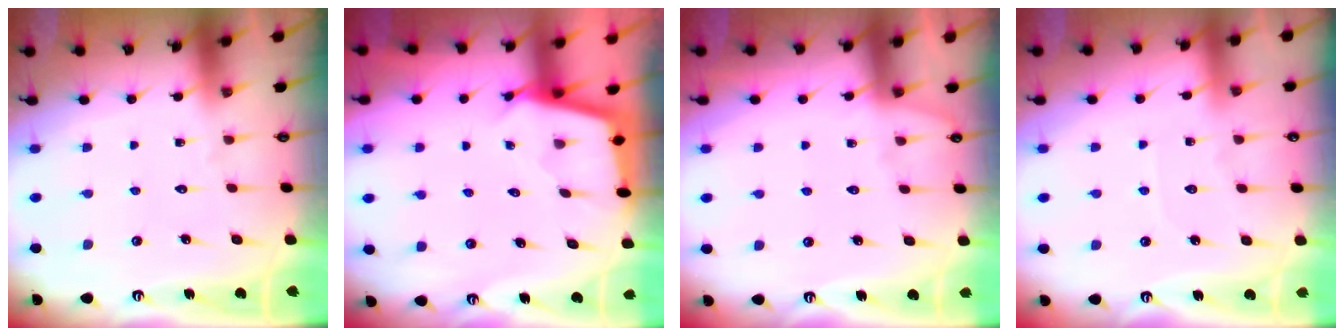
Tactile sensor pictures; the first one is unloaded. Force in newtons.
{"total": 2.5, "press": 2.5, "slide": 0.2}
{"total": 2.4, "press": 2.4, "slide": 0.4}
{"total": 2.1, "press": 2.1, "slide": 0.4}